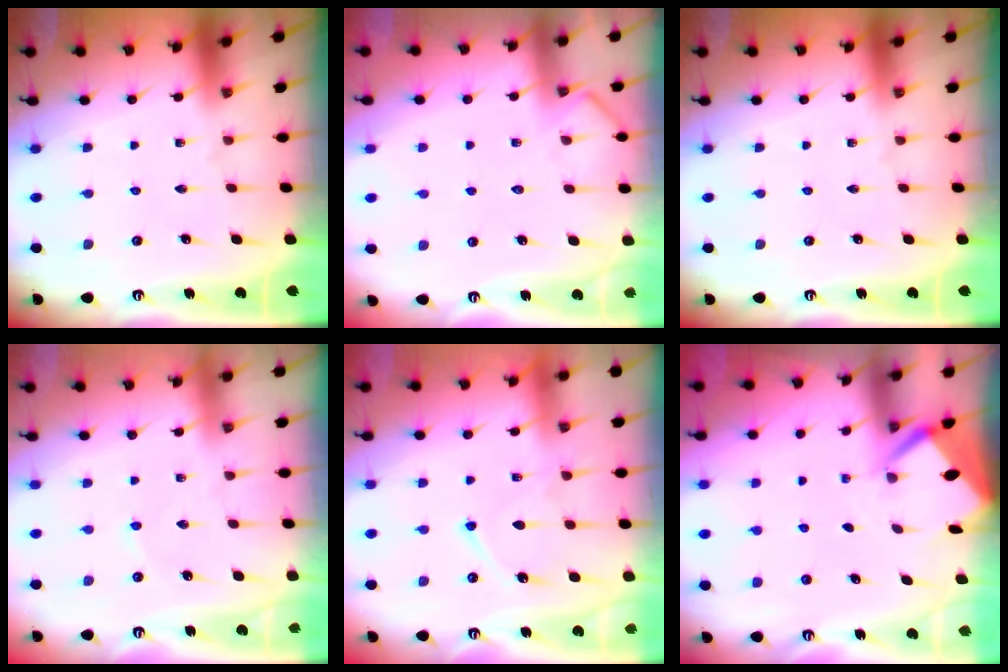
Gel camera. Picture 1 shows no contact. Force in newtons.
{"total": 5.0, "press": 4.9, "slide": 0.7}
{"total": 0.0}
{"total": 1.2, "press": 1.2, "slide": 0.2}
{"total": 10.1, "press": 10.0, "slide": 0.9}
{"total": 2.9, "press": 2.9, "slide": 0.3}